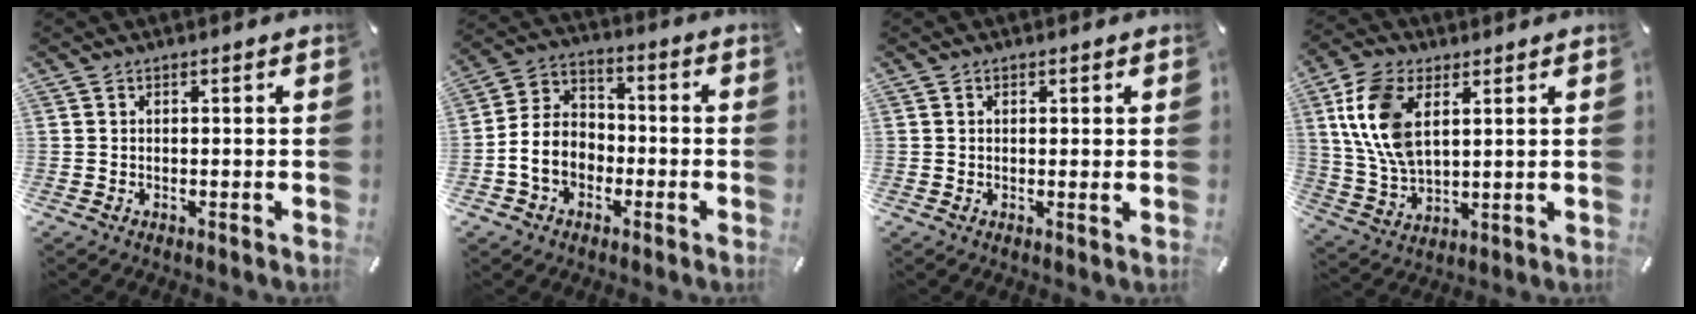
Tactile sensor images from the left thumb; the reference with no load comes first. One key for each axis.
{"total": 8.8, "fx": -3.0, "fy": 7.2, "fz": 4.2, "tx": -0.110, "ty": 0.017, "tz": -0.059}
{"total": 1.0, "fx": 0.3, "fy": 0.5, "fz": 0.9, "tx": -0.010, "ty": -0.001, "tz": 0.003}
{"total": 12.2, "fx": 4.1, "fy": 7.4, "fz": 8.8, "tx": -0.221, "ty": -0.007, "tz": 0.072}